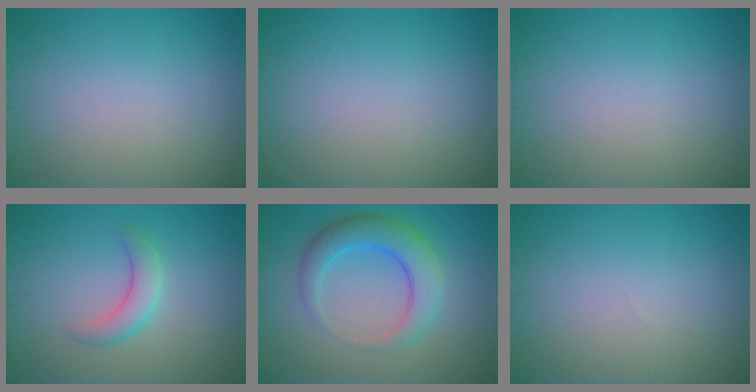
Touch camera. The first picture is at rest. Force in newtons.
{"total": 0.0}
{"total": 0.0}
{"total": 2.4, "press": 2.4, "slide": 0.1}
{"total": 5.1, "press": 5.1, "slide": 0.2}
{"total": 0.0}